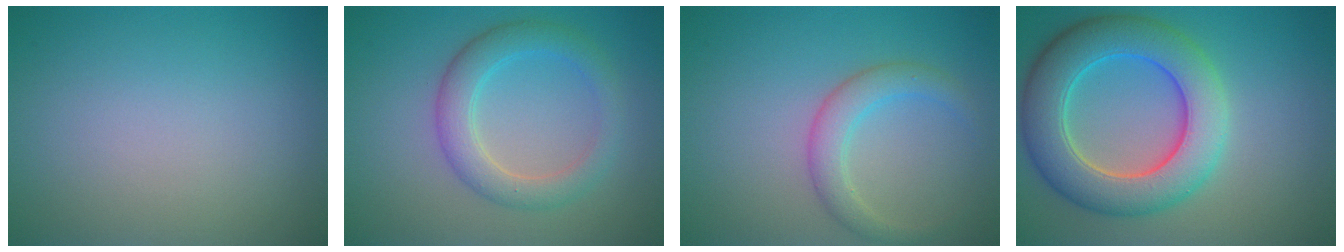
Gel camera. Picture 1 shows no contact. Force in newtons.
{"total": 4.0, "press": 3.9, "slide": 0.4}
{"total": 2.8, "press": 2.8, "slide": 0.2}
{"total": 8.5, "press": 8.4, "slide": 0.4}